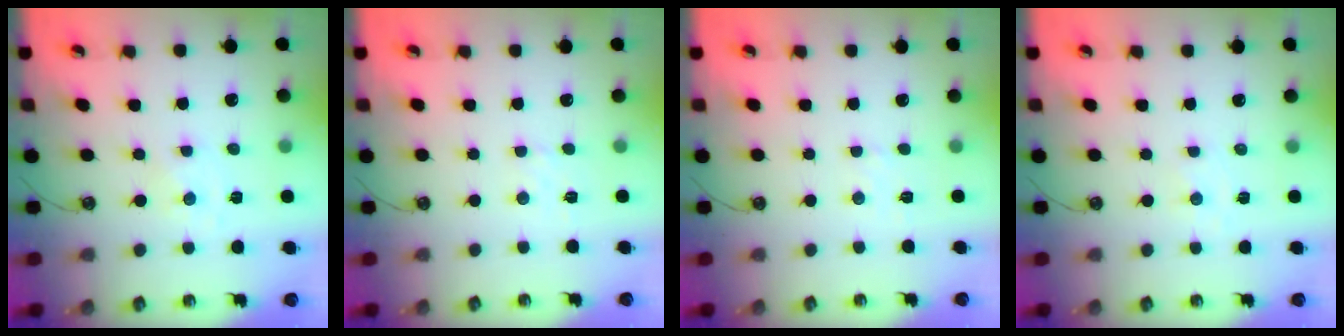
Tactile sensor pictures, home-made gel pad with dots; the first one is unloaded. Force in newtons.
{"total": 2.2, "press": 2.1, "slide": 0.5}
{"total": 1.9, "press": 1.9, "slide": 0.3}
{"total": 2.5, "press": 2.5, "slide": 0.4}